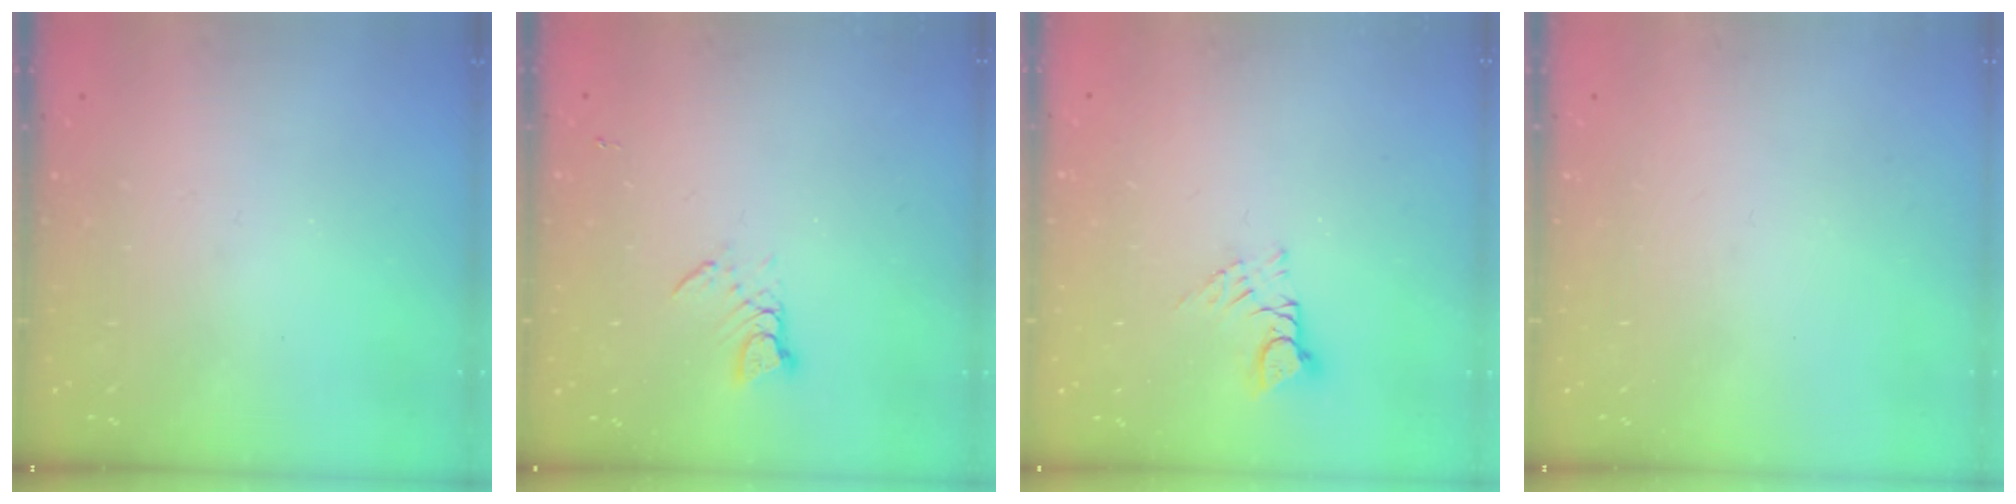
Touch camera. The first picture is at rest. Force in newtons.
{"total": 3.7, "press": 3.7, "slide": 0.4}
{"total": 5.2, "press": 5.2, "slide": 0.3}
{"total": 0.0}